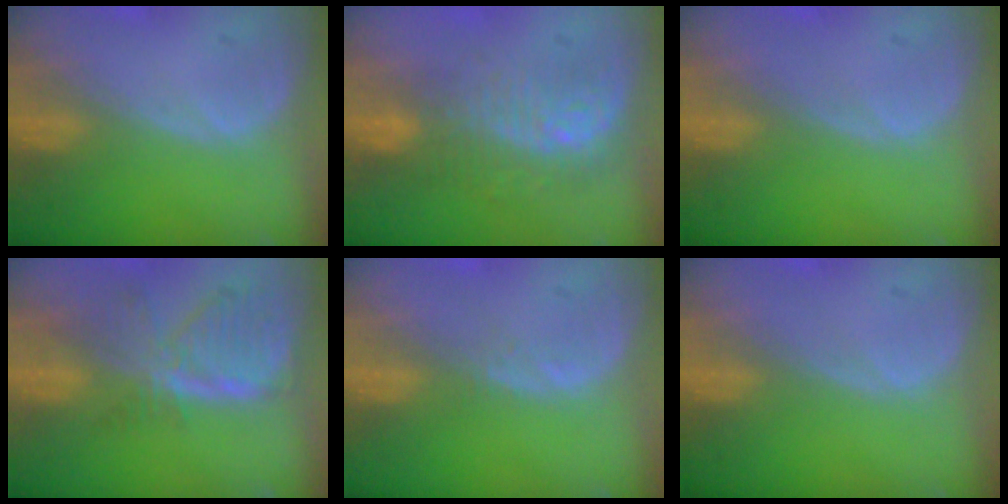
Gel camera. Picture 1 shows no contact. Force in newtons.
{"total": 9.3, "press": 8.3, "slide": 4.2}
{"total": 0.0}
{"total": 8.2, "press": 7.1, "slide": 4.0}
{"total": 0.7, "press": 0.7, "slide": 0.1}
{"total": 0.0}